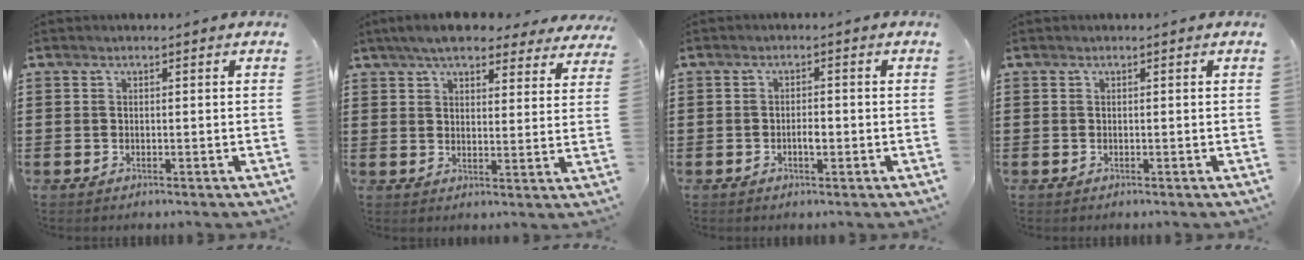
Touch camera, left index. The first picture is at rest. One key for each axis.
{"total": 6.1, "fx": 5.5, "fy": 1.3, "fz": 2.4, "tx": -0.058, "ty": -0.009, "tz": 0.099}
{"total": 2.0, "fx": -0.5, "fy": 0.8, "fz": 1.8, "tx": -0.034, "ty": 0.002, "tz": -0.011}
{"total": 0.0}